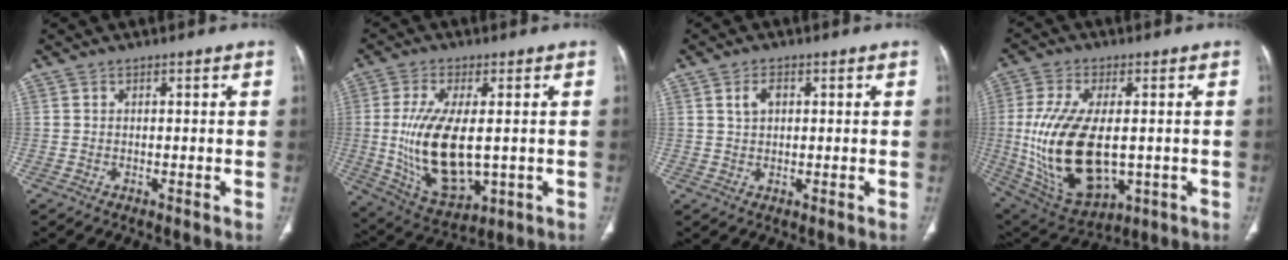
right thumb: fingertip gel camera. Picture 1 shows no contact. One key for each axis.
{"total": 16.0, "fx": -0.4, "fy": 7.5, "fz": 14.2, "tx": -0.273, "ty": -0.020, "tz": 0.013}
{"total": 2.9, "fx": 1.0, "fy": 1.9, "fz": 2.0, "tx": -0.034, "ty": 0.005, "tz": 0.021}
{"total": 20.2, "fx": -1.3, "fy": 10.8, "fz": 17.1, "tx": -0.344, "ty": -0.015, "tz": 0.002}